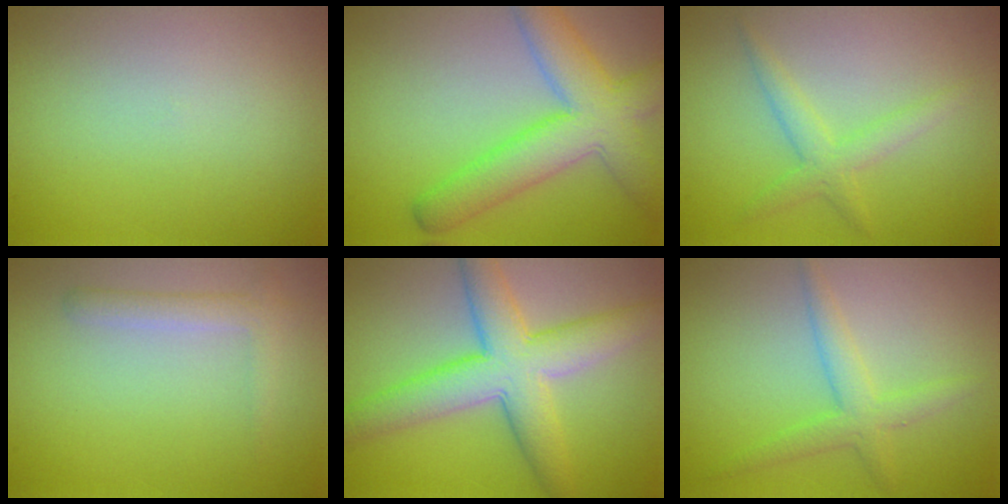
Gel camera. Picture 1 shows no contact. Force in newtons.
{"total": 7.1, "press": 7.1, "slide": 0.3}
{"total": 2.3, "press": 2.3, "slide": 0.1}
{"total": 1.8, "press": 1.8, "slide": 0.1}
{"total": 7.4, "press": 7.3, "slide": 0.1}
{"total": 2.6, "press": 2.6, "slide": 0.1}